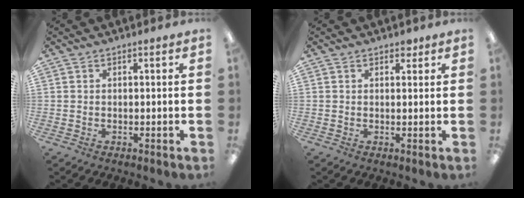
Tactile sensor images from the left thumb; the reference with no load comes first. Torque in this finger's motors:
{"motor_torque": [0.16, 0.08, 0.23, -0.04, 0.00]}